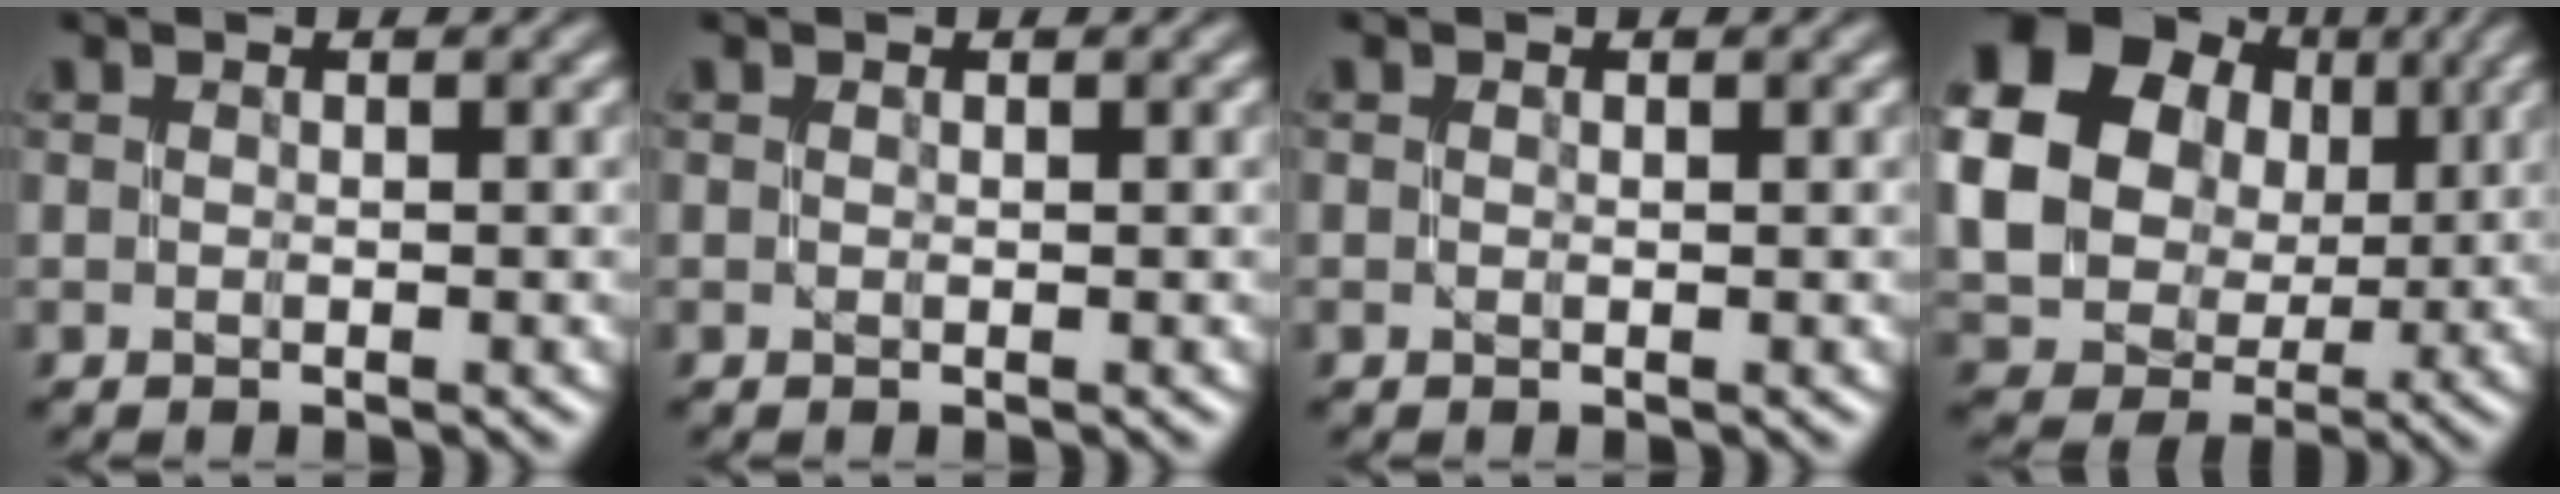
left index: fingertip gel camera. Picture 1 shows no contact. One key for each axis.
{"total": 0.0}
{"total": 0.0}
{"total": 18.4, "fx": 4.4, "fy": 15.9, "fz": 8.1, "tx": -0.217, "ty": 0.024, "tz": 0.066}